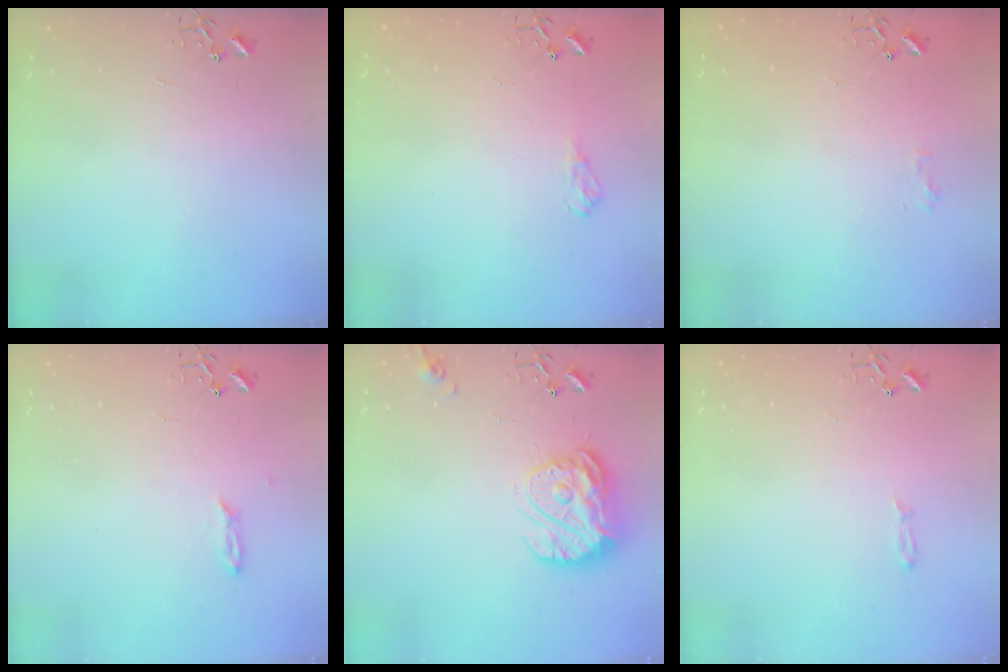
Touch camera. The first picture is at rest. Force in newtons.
{"total": 8.2, "press": 8.2, "slide": 0.9}
{"total": 6.0, "press": 6.0, "slide": 0.6}
{"total": 2.3, "press": 2.2, "slide": 0.4}
{"total": 17.1, "press": 17.0, "slide": 1.5}
{"total": 3.5, "press": 3.5, "slide": 0.5}